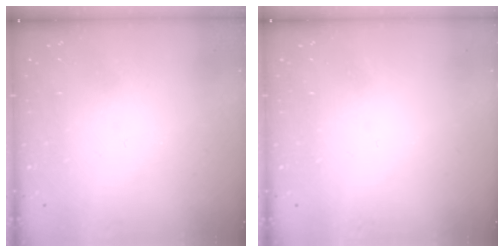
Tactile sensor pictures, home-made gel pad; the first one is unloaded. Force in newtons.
{"total": 0.0}